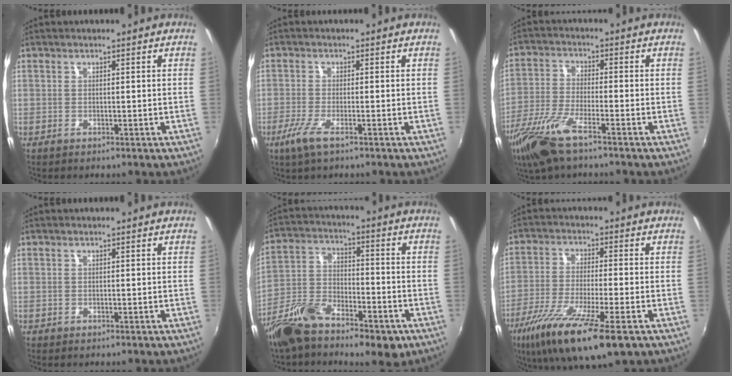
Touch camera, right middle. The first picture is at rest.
{"total": 4.5, "force": [-2.7, 0.6, 3.5], "torque": [-0.081, -0.014, -0.054]}
{"total": 11.4, "force": [-7.6, 2.4, 8.1], "torque": [-0.183, -0.029, -0.153]}
{"total": 0.0}
{"total": 15.7, "force": [-10.1, 6.6, 10.0], "torque": [-0.204, -0.019, -0.179]}
{"total": 16.5, "force": [-9.4, 3.2, 13.2], "torque": [-0.260, -0.057, -0.170]}